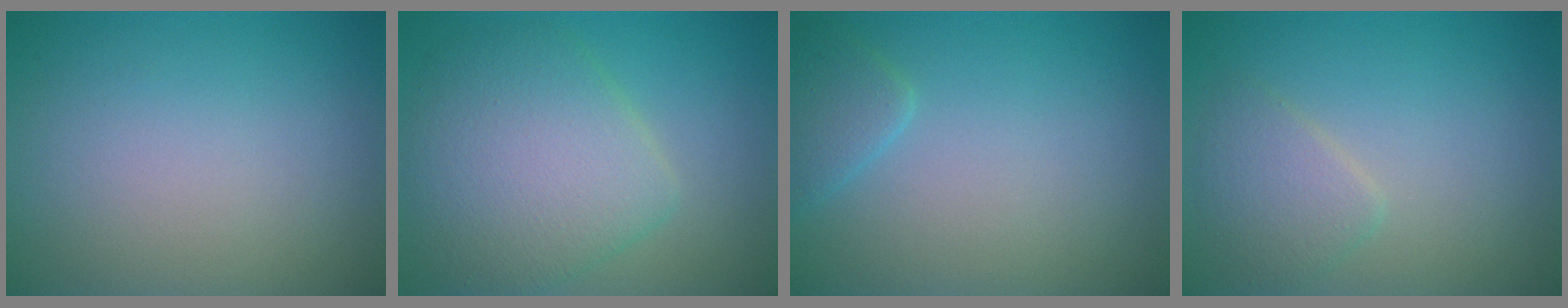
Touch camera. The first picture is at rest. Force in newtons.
{"total": 6.8, "press": 6.8, "slide": 0.3}
{"total": 1.7, "press": 1.7, "slide": 0.2}
{"total": 2.4, "press": 2.4, "slide": 0.1}